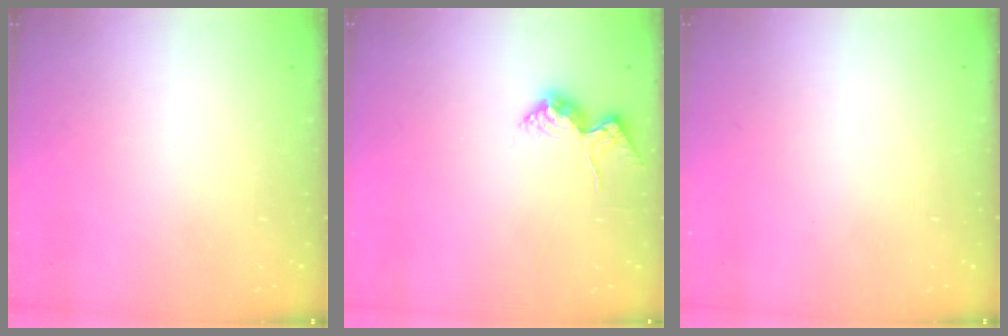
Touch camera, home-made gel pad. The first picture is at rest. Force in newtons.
{"total": 12.0, "press": 12.0, "slide": 0.8}
{"total": 0.0}